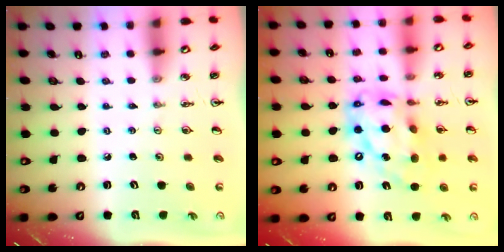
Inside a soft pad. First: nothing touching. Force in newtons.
{"total": 17.8, "press": 17.7, "slide": 1.6}